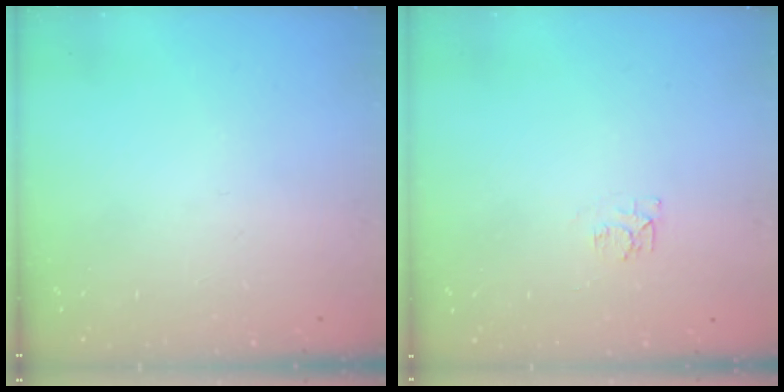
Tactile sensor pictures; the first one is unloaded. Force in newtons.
{"total": 4.6, "press": 4.5, "slide": 0.5}